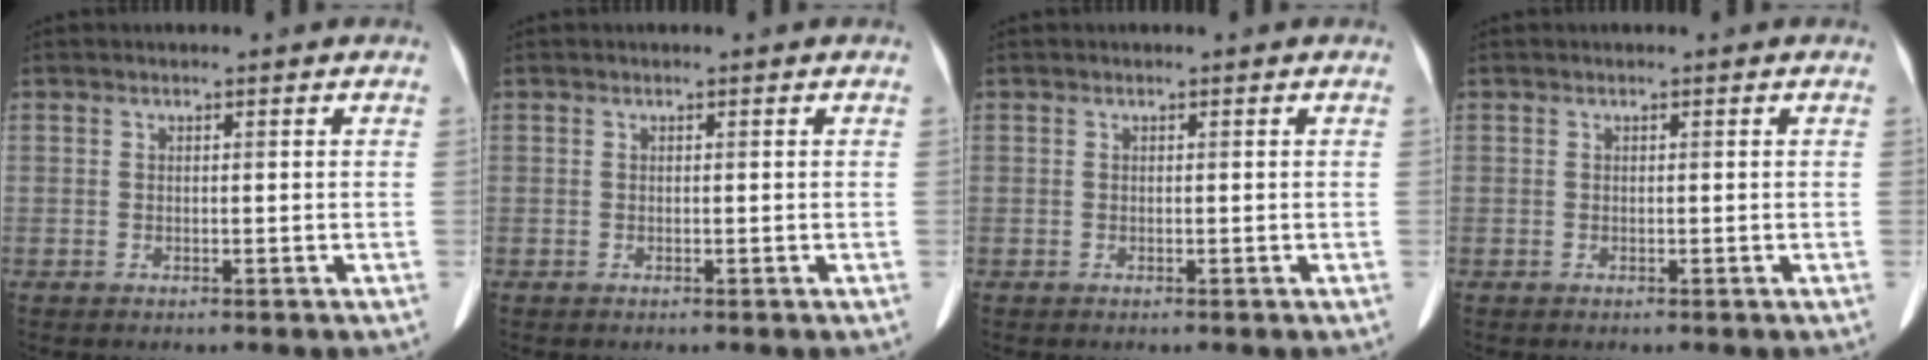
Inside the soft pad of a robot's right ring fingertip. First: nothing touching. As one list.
[{"total": 0.0}, {"total": 0.0}, {"total": 0.0}]